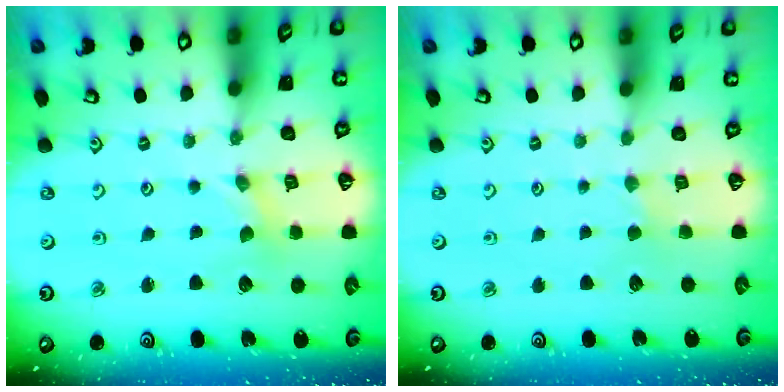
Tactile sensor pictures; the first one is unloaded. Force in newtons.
{"total": 1.2, "press": 1.1, "slide": 0.3}